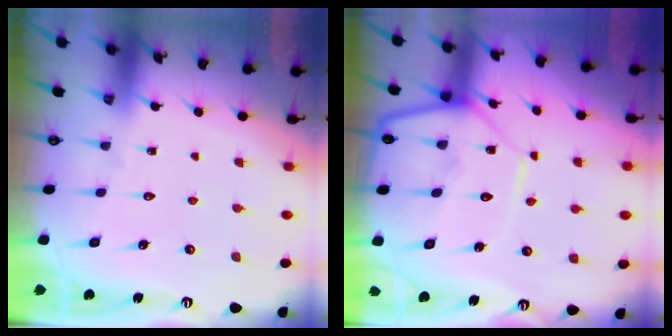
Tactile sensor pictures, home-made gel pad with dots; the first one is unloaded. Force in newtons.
{"total": 10.8, "press": 10.7, "slide": 0.8}